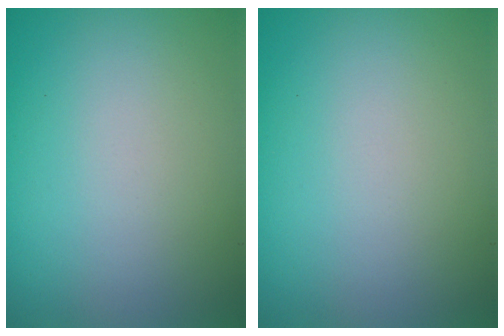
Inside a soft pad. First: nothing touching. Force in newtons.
{"total": 0.0}